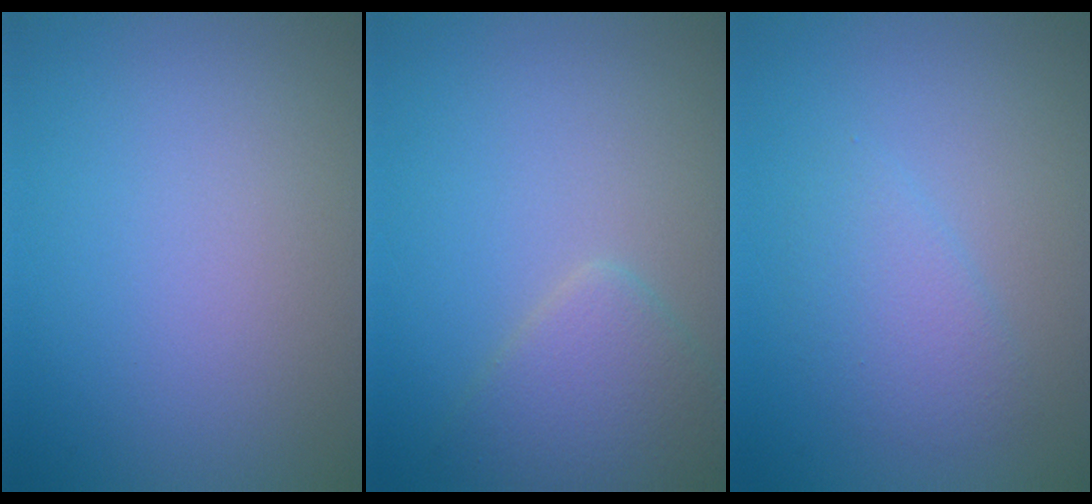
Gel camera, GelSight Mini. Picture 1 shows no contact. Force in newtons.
{"total": 3.4, "press": 3.4, "slide": 0.1}
{"total": 2.3, "press": 2.3, "slide": 0.1}